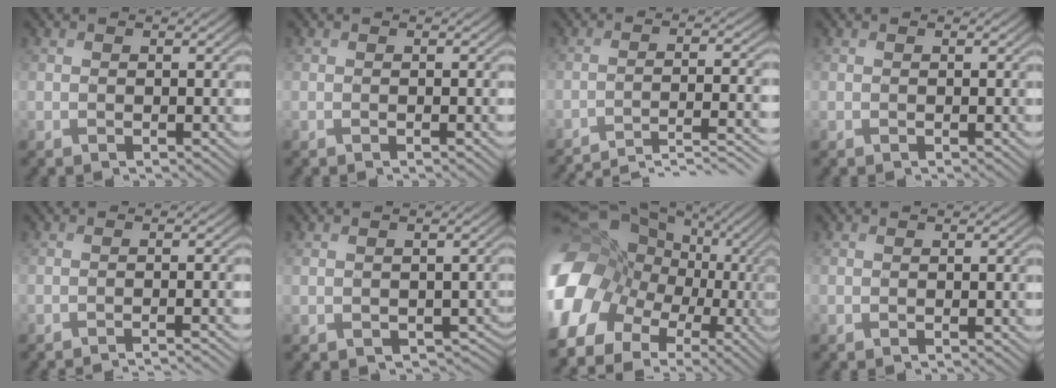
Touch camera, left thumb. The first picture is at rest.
{"total": 0.5, "force": [-0.2, 0.0, 0.5], "torque": [-0.008, 0.000, -0.003]}
{"total": 9.0, "force": [-7.4, 1.2, 5.1], "torque": [-0.082, 0.011, -0.108]}
{"total": 0.0}
{"total": 2.6, "force": [-2.0, 0.4, 1.6], "torque": [-0.010, 0.000, -0.039]}
{"total": 3.8, "force": [-0.8, 3.0, 2.1], "torque": [-0.042, -0.025, -0.009]}
{"total": 18.3, "force": [-3.0, 15.6, 9.1], "torque": [-0.282, -0.006, -0.059]}
{"total": 0.0}